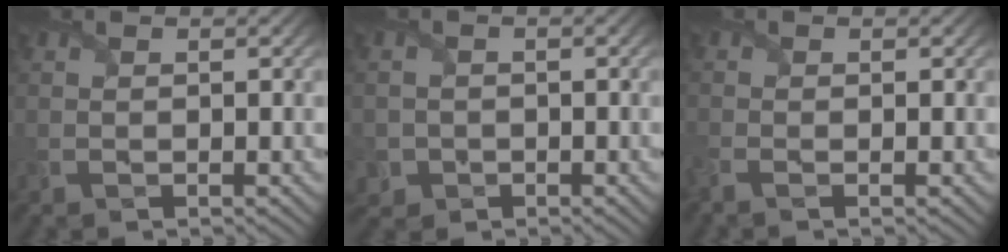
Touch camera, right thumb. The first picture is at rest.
{"total": 2.7, "force": [-1.1, 2.4, 0.4], "torque": [-0.009, -0.009, -0.026]}
{"total": 1.5, "force": [-1.1, 0.3, 1.0], "torque": [-0.033, -0.008, -0.032]}